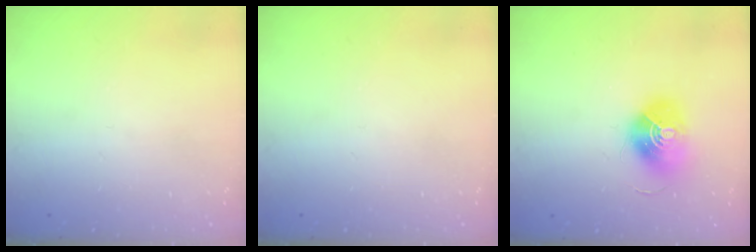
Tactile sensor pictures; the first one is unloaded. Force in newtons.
{"total": 0.0}
{"total": 13.5, "press": 13.5, "slide": 0.6}